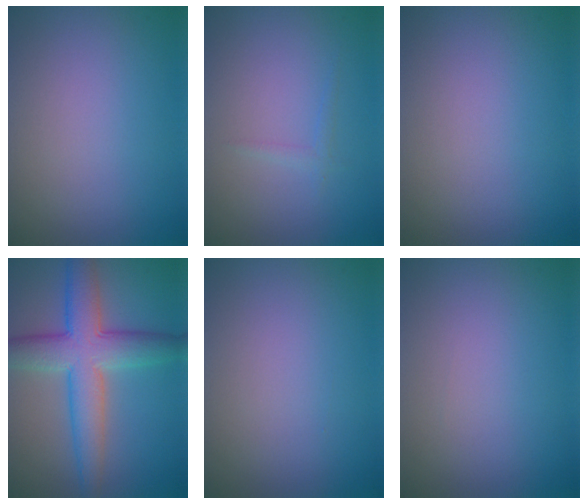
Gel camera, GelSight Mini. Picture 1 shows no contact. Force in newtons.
{"total": 0.8, "press": 0.8, "slide": 0.1}
{"total": 0.0}
{"total": 7.5, "press": 7.5, "slide": 0.1}
{"total": 0.0}
{"total": 0.0}